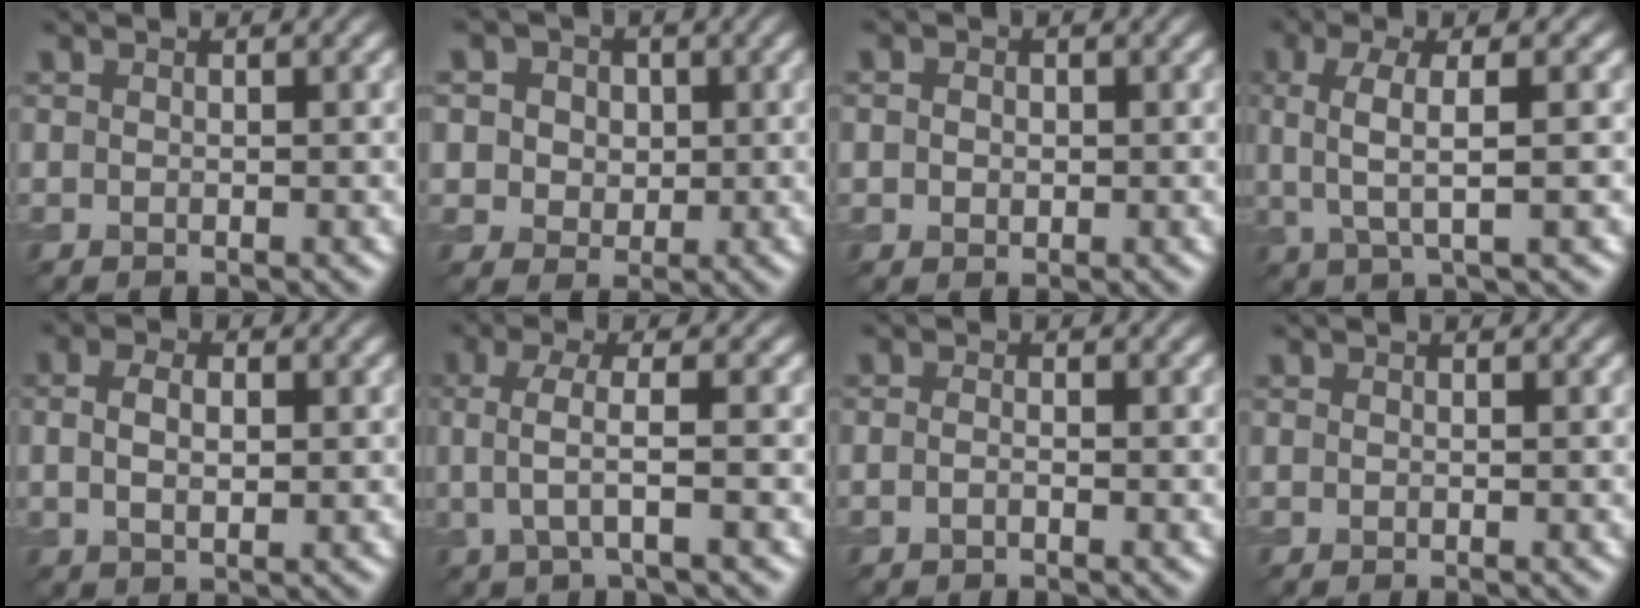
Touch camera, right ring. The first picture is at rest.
{"total": 6.2, "force": [2.4, 5.1, 2.7], "torque": [-0.042, 0.020, 0.019]}
{"total": 1.9, "force": [0.4, 1.6, 0.9], "torque": [-0.007, 0.011, -0.007]}
{"total": 4.6, "force": [0.5, 1.3, 4.3], "torque": [-0.086, 0.007, 0.009]}
{"total": 3.1, "force": [0.4, 1.8, 2.5], "torque": [-0.050, 0.001, 0.001]}
{"total": 3.3, "force": [-0.1, 0.9, 3.2], "torque": [-0.061, 0.000, -0.002]}
{"total": 0.8, "force": [-0.5, 0.3, 0.6], "torque": [-0.014, -0.002, -0.010]}
{"total": 0.0}